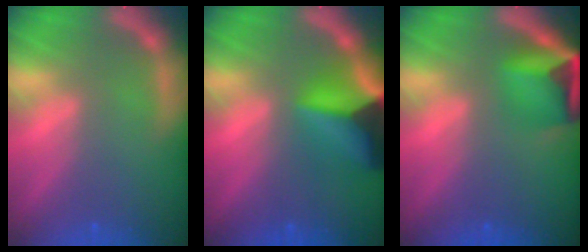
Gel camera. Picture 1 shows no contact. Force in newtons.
{"total": 9.9}
{"total": 6.4}